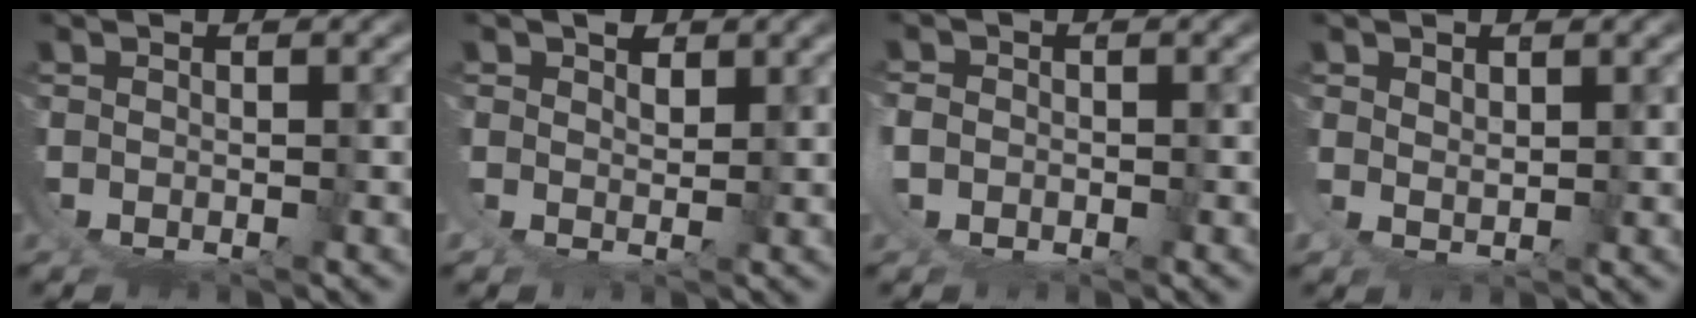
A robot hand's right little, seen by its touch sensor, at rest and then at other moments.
{"total": 1.9, "force": [1.3, 1.0, 1.0], "torque": [-0.020, -0.005, 0.027]}
{"total": 0.8, "force": [0.0, 0.1, 0.7], "torque": [-0.026, -0.008, 0.002]}
{"total": 1.6, "force": [1.4, -0.2, 0.7], "torque": [-0.018, -0.009, 0.037]}